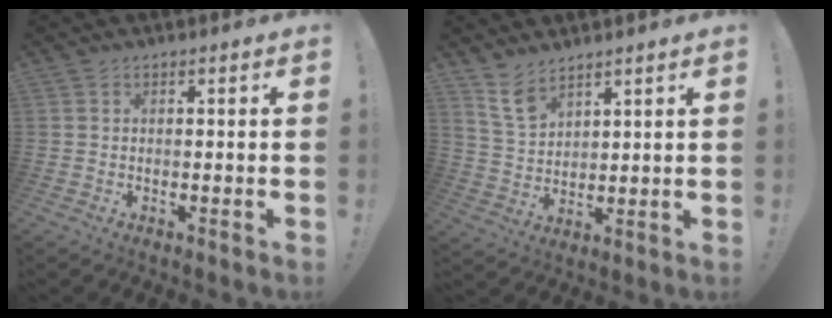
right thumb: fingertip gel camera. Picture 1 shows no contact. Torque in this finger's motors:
{"motor_torque": [-0.03, 0.17, 0.18, -0.01, 0.00]}